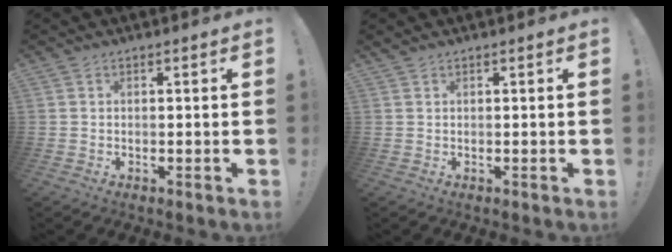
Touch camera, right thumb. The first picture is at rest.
{"total": 0.0}